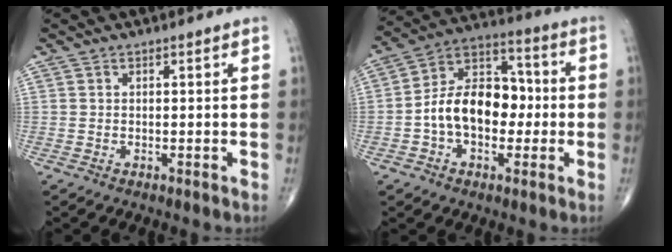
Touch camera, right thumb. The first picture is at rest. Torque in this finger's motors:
{"motor_torque": [0.17, 0.15, 0.65, -0.35, 0.12]}